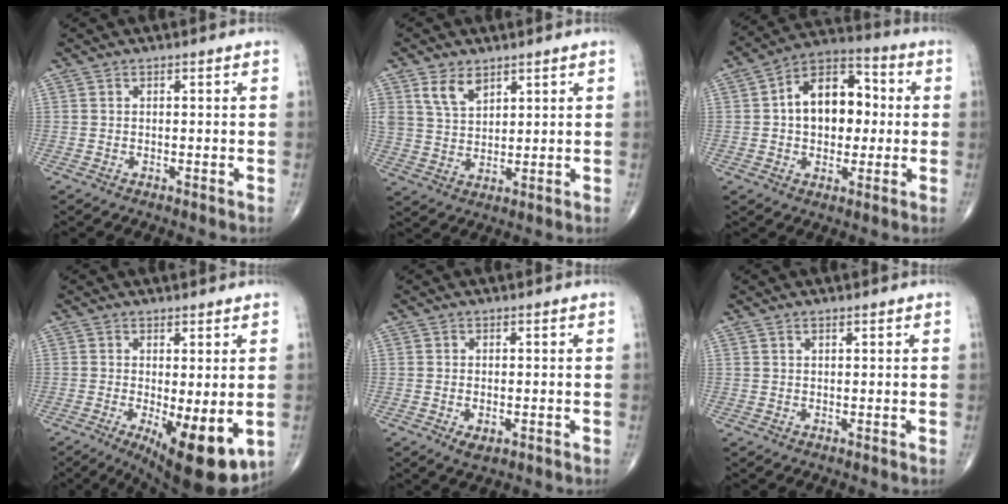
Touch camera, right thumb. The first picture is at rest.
{"total": 5.8, "force": [3.6, 3.5, 3.0], "torque": [-0.042, -0.022, 0.076]}
{"total": 14.4, "force": [1.1, 9.5, 10.8], "torque": [-0.124, 0.027, 0.008]}
{"total": 12.1, "force": [-3.3, 3.9, 11.0], "torque": [-0.150, -0.026, -0.037]}
{"total": 2.7, "force": [-1.0, 1.3, 2.1], "torque": [-0.033, 0.000, -0.012]}
{"total": 0.6, "force": [0.4, 0.2, 0.4], "torque": [-0.006, -0.001, 0.006]}